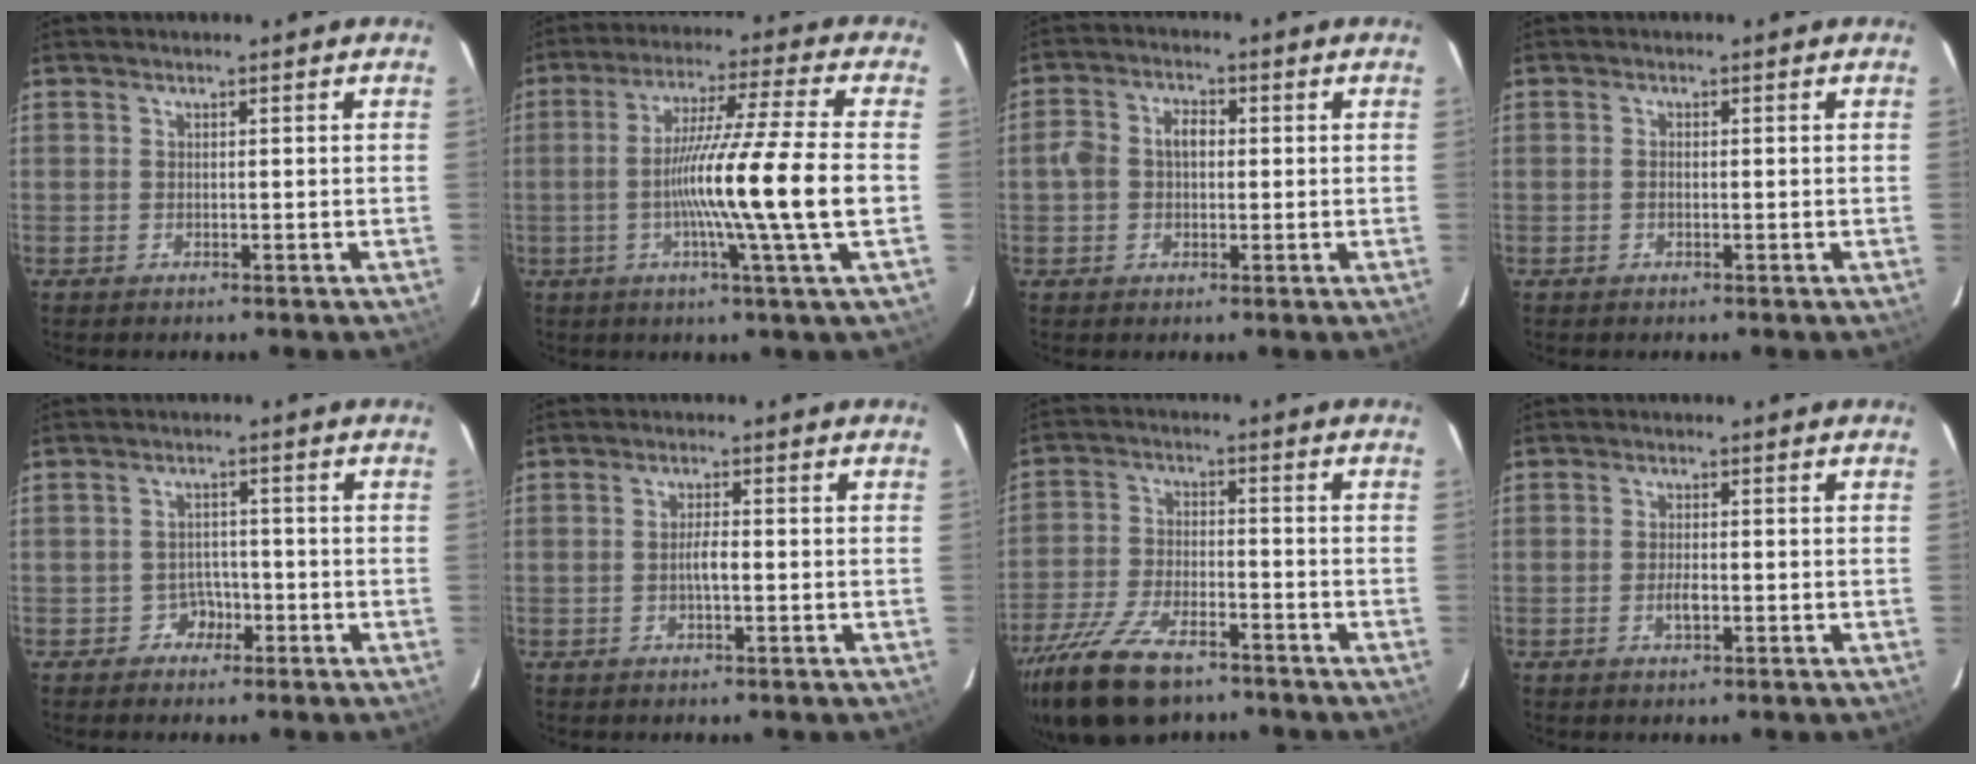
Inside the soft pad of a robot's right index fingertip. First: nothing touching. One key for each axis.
{"total": 14.5, "fx": -2.7, "fy": -2.8, "fz": 14.0, "tx": -0.236, "ty": -0.010, "tz": -0.050}
{"total": 4.9, "fx": -0.3, "fy": 4.1, "fz": 2.6, "tx": -0.052, "ty": 0.020, "tz": -0.006}
{"total": 0.7, "fx": -0.2, "fy": 0.4, "fz": 0.6, "tx": -0.010, "ty": 0.004, "tz": -0.003}
{"total": 3.0, "fx": -1.7, "fy": 2.4, "fz": 0.1, "tx": -0.005, "ty": 0.013, "tz": -0.027}
{"total": 2.4, "fx": -0.5, "fy": 0.5, "fz": 2.3, "tx": -0.044, "ty": 0.003, "tz": -0.009}
{"total": 16.3, "fx": -11.9, "fy": 6.6, "fz": 9.0, "tx": -0.207, "ty": -0.035, "tz": -0.217}
{"total": 2.4, "fx": -0.7, "fy": 1.0, "fz": 2.0, "tx": -0.039, "ty": 0.001, "tz": -0.012}